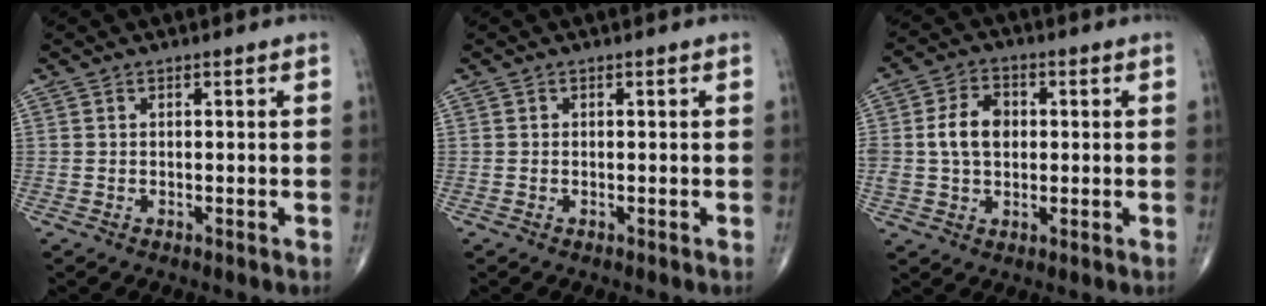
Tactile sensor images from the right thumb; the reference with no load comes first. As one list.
[{"total": 0.0}, {"total": 8.0, "force": [0.6, 5.7, 5.6], "torque": [-0.091, 0.010, 0.011]}]